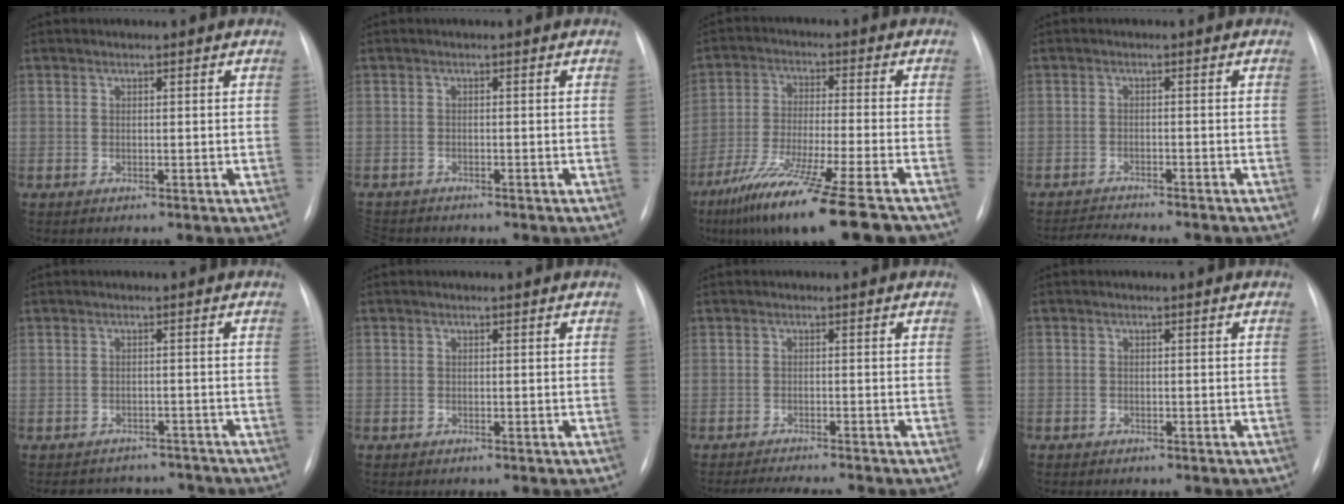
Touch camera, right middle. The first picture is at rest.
{"total": 4.4, "force": [-4.0, 1.7, 0.8], "torque": [-0.013, -0.009, -0.065]}
{"total": 17.8, "force": [-13.1, -0.3, 12.0], "torque": [-0.199, -0.057, -0.219]}
{"total": 7.4, "force": [-6.9, 0.7, 2.6], "torque": [-0.038, -0.006, -0.101]}
{"total": 7.9, "force": [-7.4, 2.8, 0.6], "torque": [-0.003, 0.016, -0.086]}
{"total": 0.9, "force": [-0.6, 0.7, 0.0], "torque": [-0.008, 0.005, -0.011]}
{"total": 7.9, "force": [-7.2, 0.4, 3.1], "torque": [-0.043, -0.009, -0.104]}
{"total": 2.1, "force": [-1.7, 1.1, 0.7], "torque": [-0.015, 0.002, -0.017]}